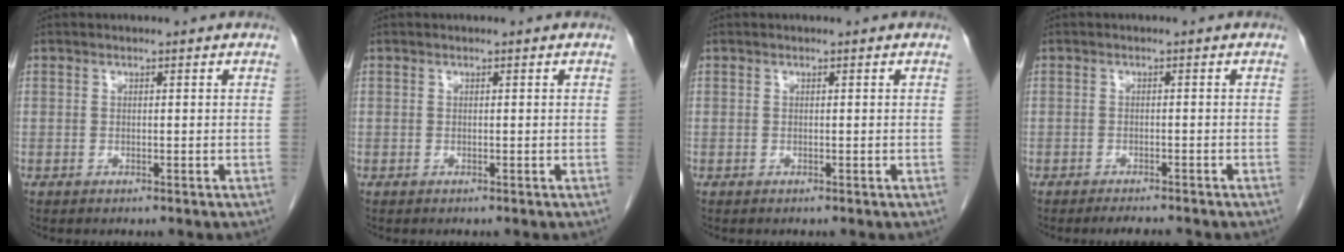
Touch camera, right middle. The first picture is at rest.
{"total": 0.0}
{"total": 0.0}
{"total": 3.4, "force": [-3.1, 0.3, 1.3], "torque": [-0.017, -0.007, -0.043]}